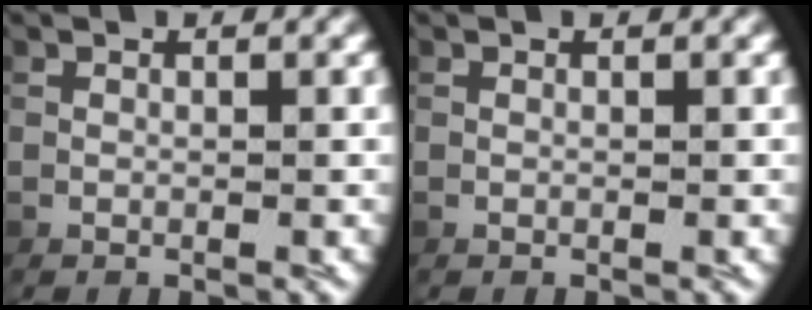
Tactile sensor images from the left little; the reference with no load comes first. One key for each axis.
{"total": 0.0}